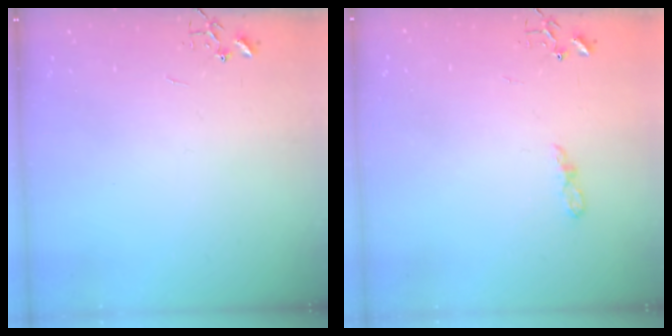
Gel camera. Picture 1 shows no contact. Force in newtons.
{"total": 5.0, "press": 5.0, "slide": 0.5}